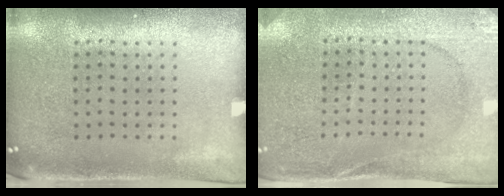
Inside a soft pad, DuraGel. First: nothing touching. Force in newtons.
{"total": 2.6, "press": 2.6, "slide": 0.4}